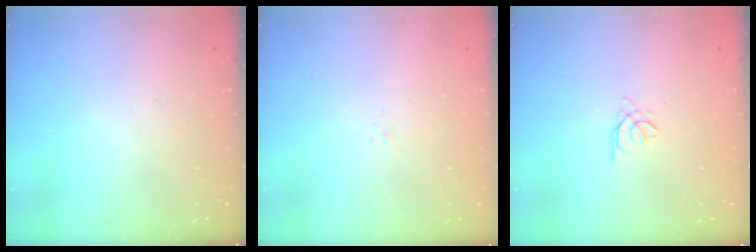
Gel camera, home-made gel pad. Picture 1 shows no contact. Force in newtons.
{"total": 1.6, "press": 1.5, "slide": 0.3}
{"total": 1.2, "press": 1.1, "slide": 0.4}